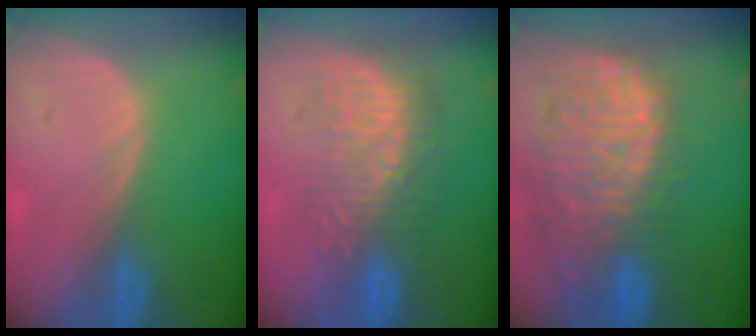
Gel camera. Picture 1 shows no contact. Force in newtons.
{"total": 8.9, "press": 8.7, "slide": 1.9}
{"total": 13.6, "press": 11.4, "slide": 7.4}